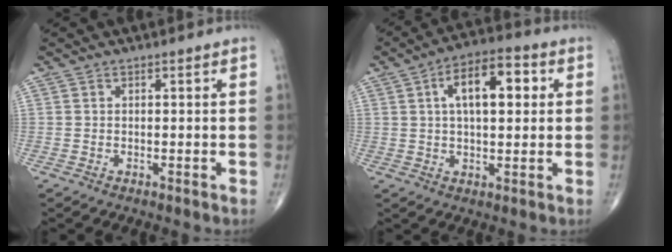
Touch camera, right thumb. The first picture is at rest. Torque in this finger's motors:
{"motor_torque": [0.89, 2.82, 1.47, 0.27, 0.10]}